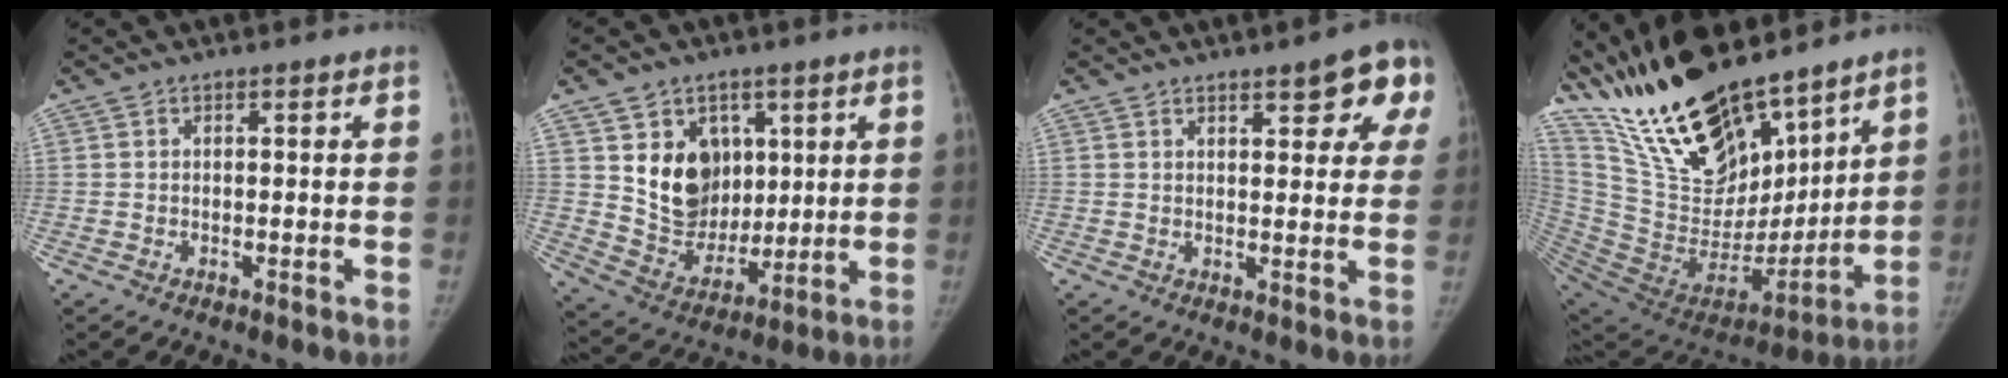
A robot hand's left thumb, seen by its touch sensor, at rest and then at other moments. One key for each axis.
{"total": 13.0, "fx": 4.5, "fy": 10.5, "fz": 6.3, "tx": -0.061, "ty": -0.030, "tz": 0.096}
{"total": 9.6, "fx": 4.9, "fy": 3.5, "fz": 7.6, "tx": -0.056, "ty": -0.016, "tz": 0.053}
{"total": 29.1, "fx": 22.5, "fy": 10.4, "fz": 15.1, "tx": -0.241, "ty": -0.096, "tz": 0.406}